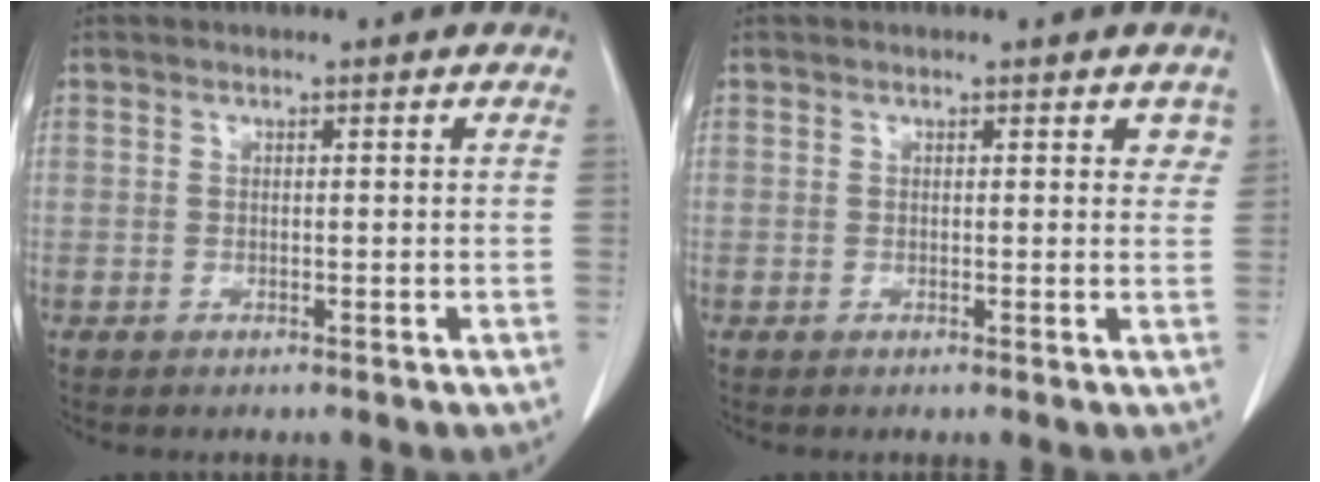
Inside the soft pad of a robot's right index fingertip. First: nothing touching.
{"total": 1.9, "force": [1.1, 1.1, 1.0], "torque": [0.002, 0.002, 0.007]}